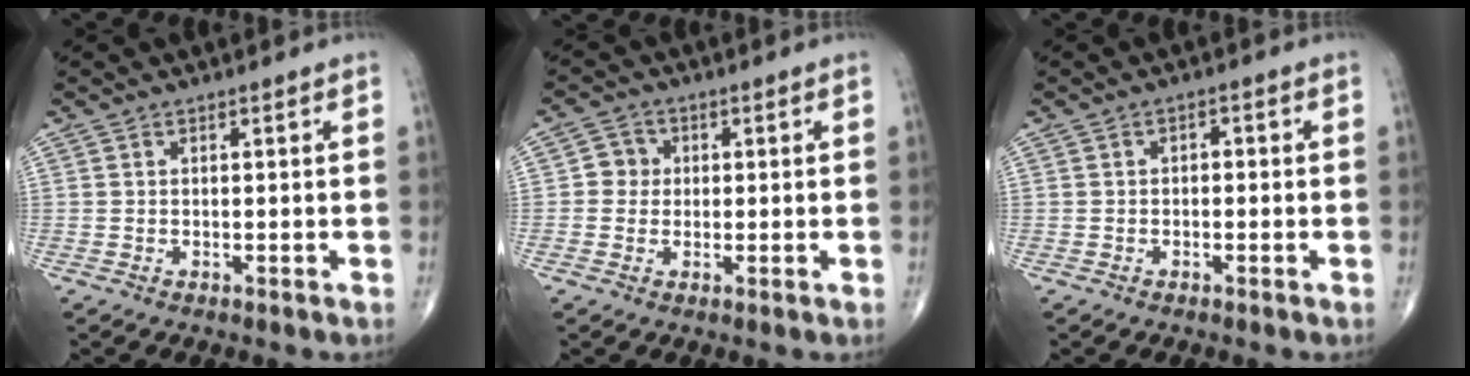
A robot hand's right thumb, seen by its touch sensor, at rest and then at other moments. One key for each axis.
{"total": 3.5, "fx": 0.2, "fy": 3.4, "fz": 1.0, "tx": 0.009, "ty": 0.008, "tz": -0.003}
{"total": 1.4, "fx": -0.3, "fy": 1.0, "fz": 0.9, "tx": -0.002, "ty": 0.008, "tz": -0.011}